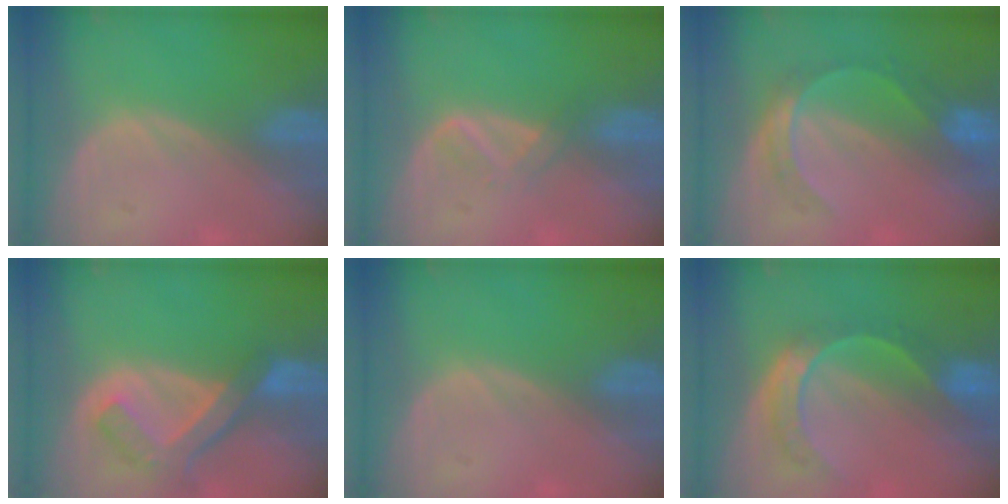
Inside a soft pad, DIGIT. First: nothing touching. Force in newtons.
{"total": 2.1, "press": 2.1, "slide": 0.2}
{"total": 6.3, "press": 5.4, "slide": 3.2}
{"total": 7.6, "press": 6.6, "slide": 3.7}
{"total": 0.0}
{"total": 8.0, "press": 6.7, "slide": 4.4}